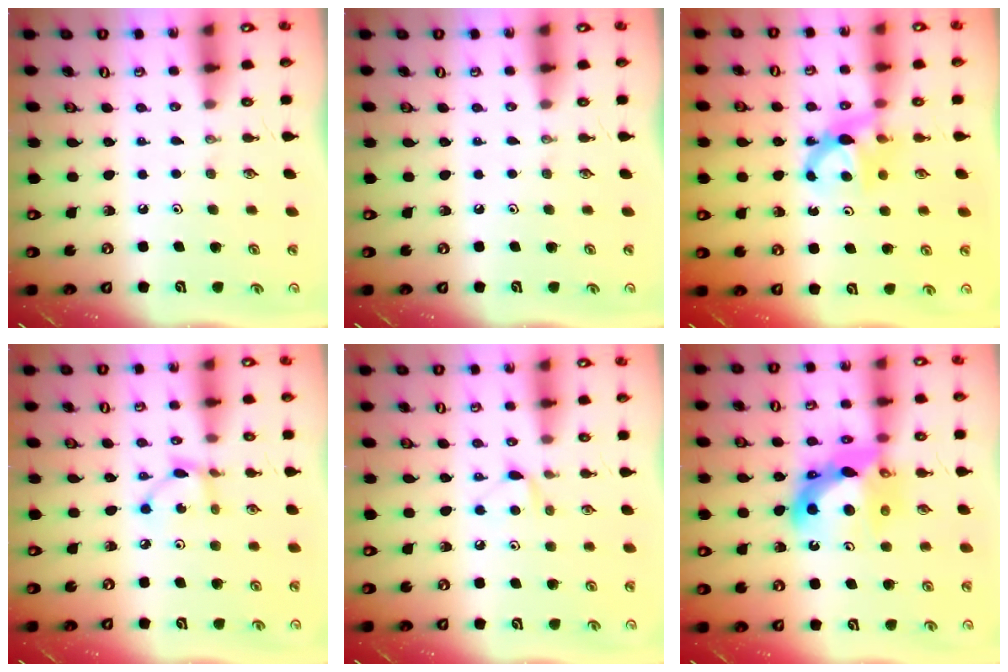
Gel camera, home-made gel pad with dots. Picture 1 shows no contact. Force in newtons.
{"total": 0.0}
{"total": 7.1, "press": 7.0, "slide": 0.3}
{"total": 3.4, "press": 3.4, "slide": 0.2}
{"total": 5.0, "press": 4.9, "slide": 0.7}
{"total": 13.8, "press": 13.7, "slide": 1.5}